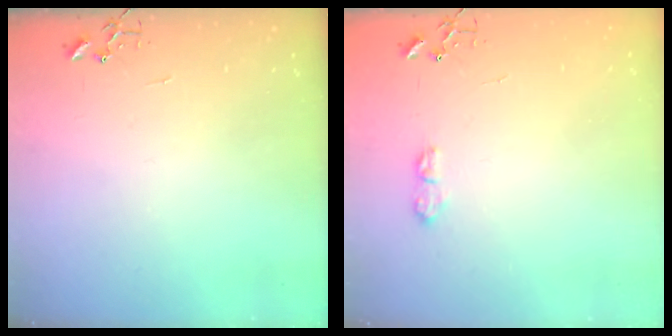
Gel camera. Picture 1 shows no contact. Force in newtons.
{"total": 7.0, "press": 7.0, "slide": 0.8}